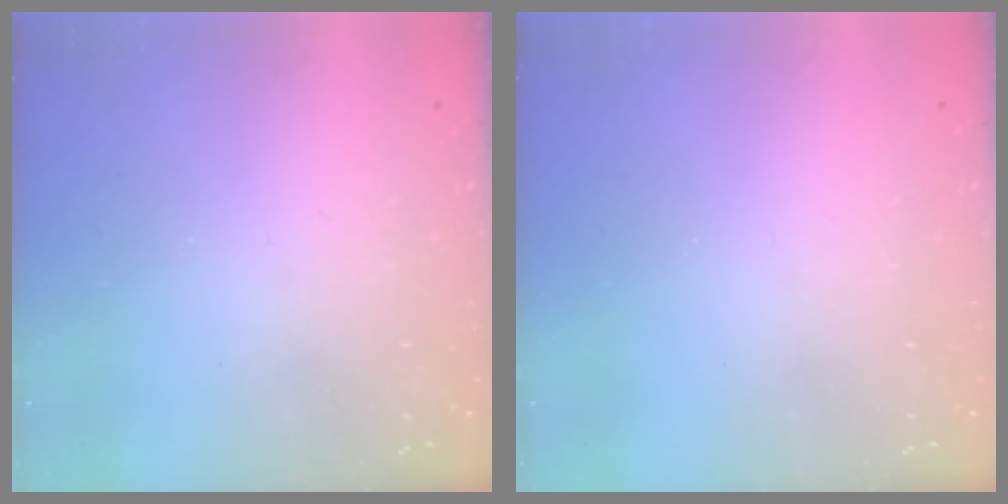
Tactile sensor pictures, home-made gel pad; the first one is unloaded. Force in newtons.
{"total": 0.0}